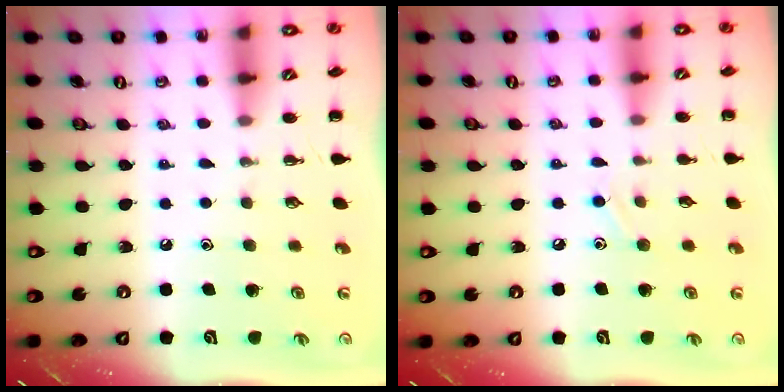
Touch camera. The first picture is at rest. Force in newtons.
{"total": 6.1, "press": 5.7, "slide": 2.0}